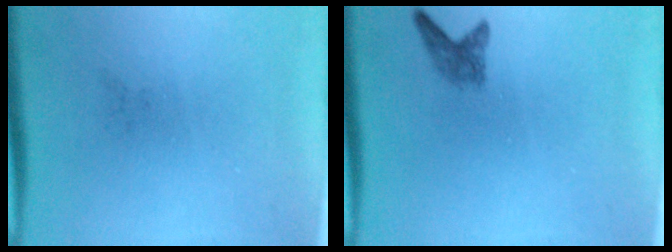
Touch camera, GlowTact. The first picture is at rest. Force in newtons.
{"total": 1.8}